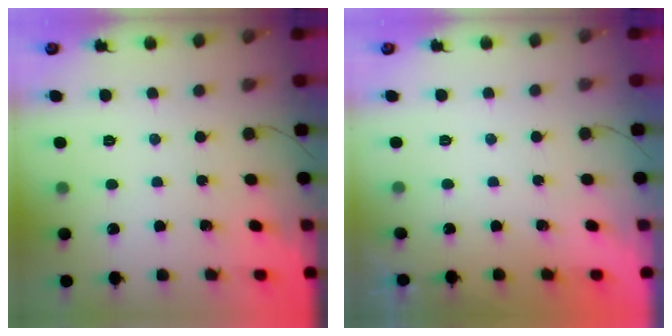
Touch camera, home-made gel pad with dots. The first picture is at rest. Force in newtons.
{"total": 1.9, "press": 0.1, "slide": 1.9}